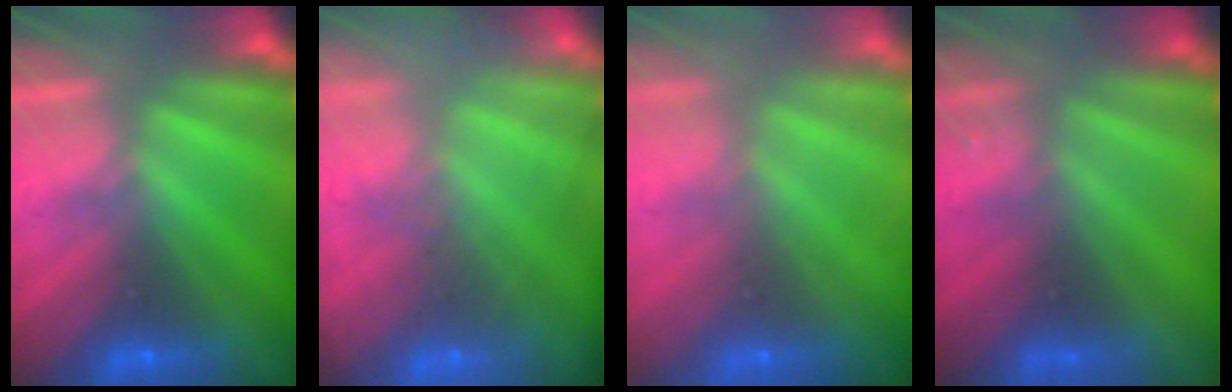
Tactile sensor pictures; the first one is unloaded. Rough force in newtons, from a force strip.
{"total": 7.7}
{"total": 9.8}
{"total": 9.6}